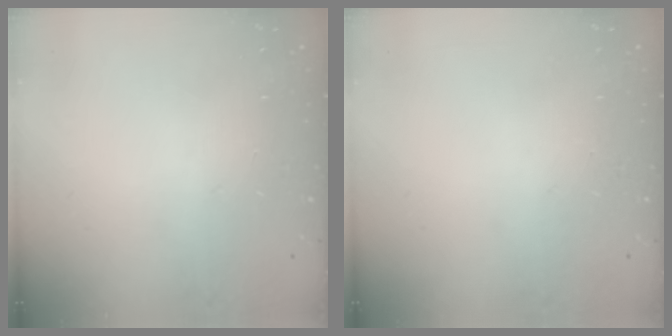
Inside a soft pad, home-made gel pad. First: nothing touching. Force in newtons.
{"total": 0.0}